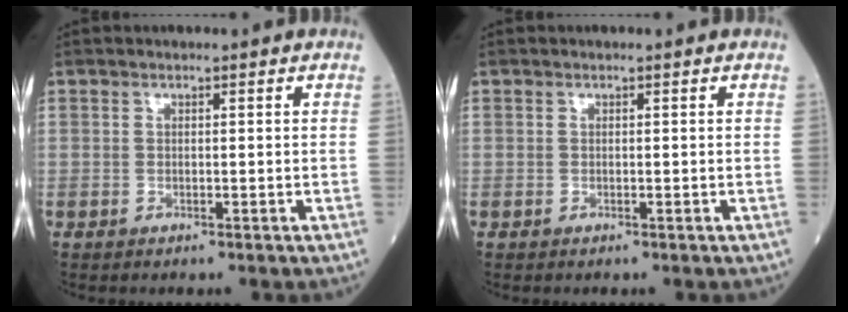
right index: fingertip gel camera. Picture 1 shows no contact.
{"total": 0.0}